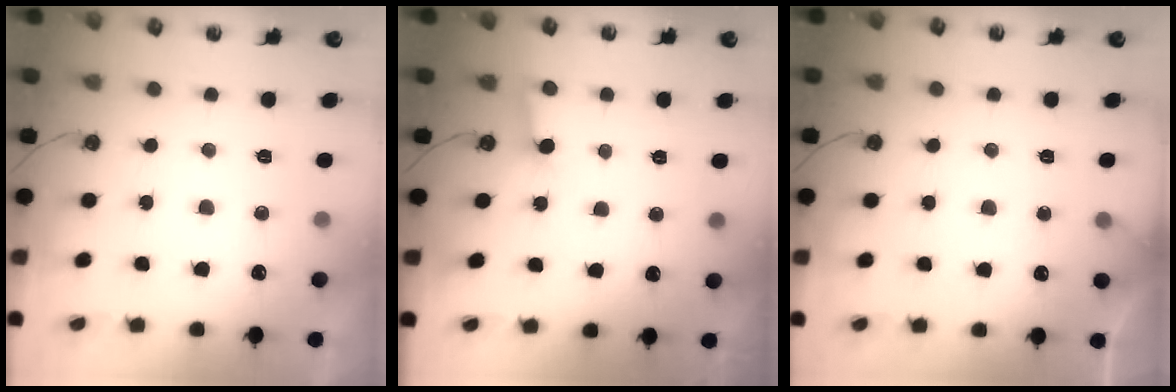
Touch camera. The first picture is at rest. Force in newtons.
{"total": 2.7, "press": 2.7, "slide": 0.4}
{"total": 2.2, "press": 2.2, "slide": 0.1}